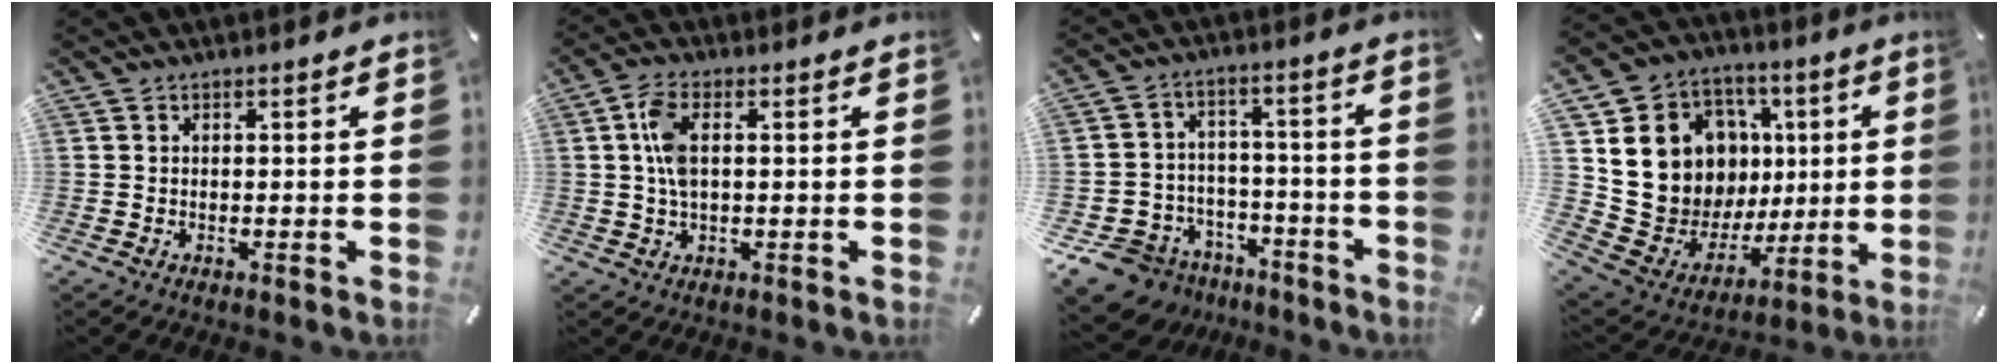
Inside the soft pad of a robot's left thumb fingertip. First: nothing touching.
{"total": 6.2, "force": [0.8, 2.7, 5.5], "torque": [-0.130, 0.002, 0.008]}
{"total": 10.2, "force": [-7.0, 7.0, 2.1], "torque": [-0.053, 0.044, -0.126]}
{"total": 17.4, "force": [4.5, 15.6, 6.4], "torque": [-0.105, -0.041, 0.117]}